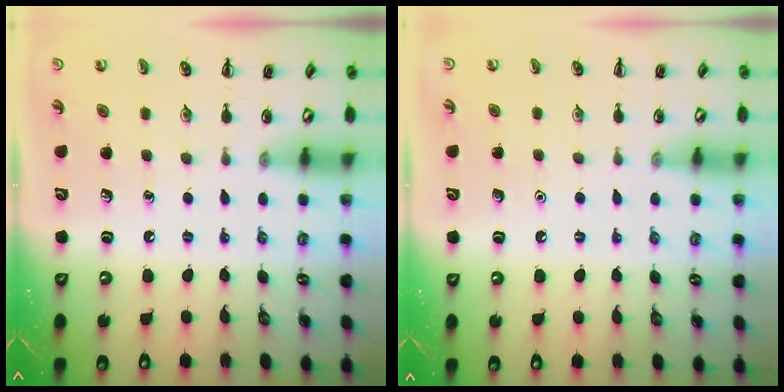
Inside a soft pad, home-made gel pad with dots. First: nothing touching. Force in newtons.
{"total": 1.6, "press": 1.6, "slide": 0.1}